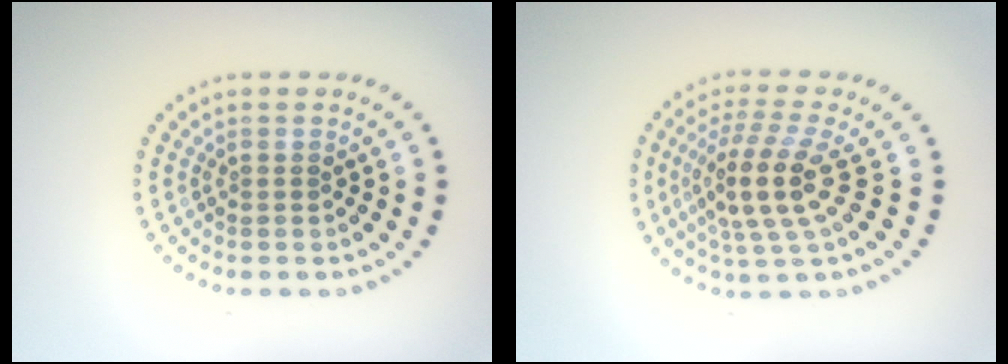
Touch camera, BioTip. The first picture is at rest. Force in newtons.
{"total": 4.6, "press": 3.8, "slide": 2.6}